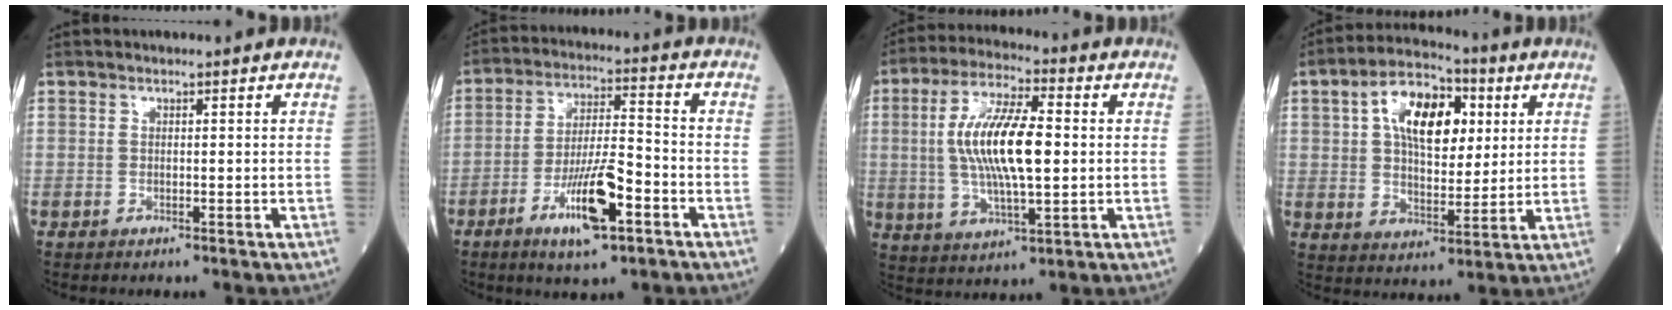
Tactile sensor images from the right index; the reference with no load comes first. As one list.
[{"total": 10.9, "force": [-5.2, 2.1, 9.4], "torque": [-0.175, -0.007, -0.091]}, {"total": 13.5, "force": [0.8, 3.5, 13.0], "torque": [-0.256, 0.008, 0.014]}, {"total": 12.8, "force": [4.0, 6.5, 10.3], "torque": [-0.182, 0.027, 0.066]}]